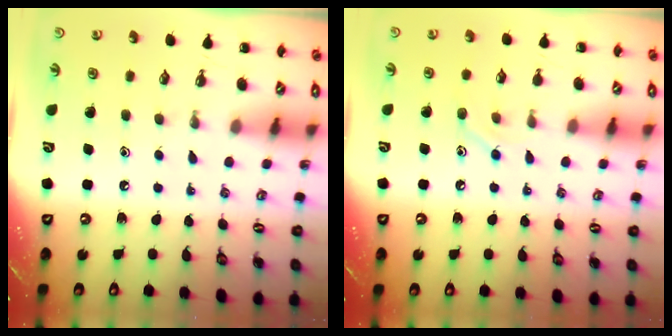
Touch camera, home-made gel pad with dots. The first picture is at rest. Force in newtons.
{"total": 7.8, "press": 7.6, "slide": 1.6}